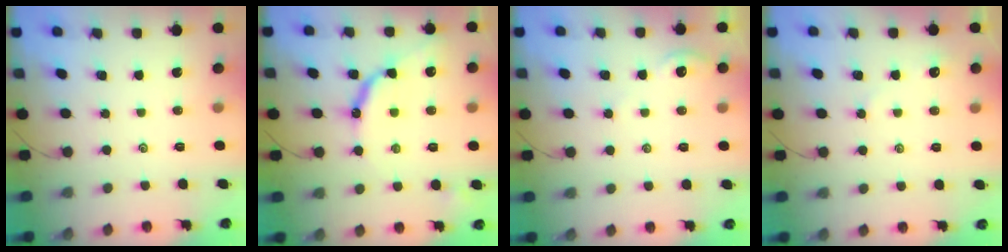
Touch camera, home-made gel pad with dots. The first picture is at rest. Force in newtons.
{"total": 10.4, "press": 10.4, "slide": 0.6}
{"total": 1.3, "press": 1.2, "slide": 0.4}
{"total": 1.8, "press": 1.8, "slide": 0.4}